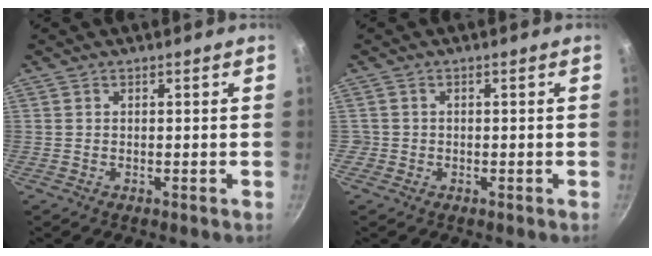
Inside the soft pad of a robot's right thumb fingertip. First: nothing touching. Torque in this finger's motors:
{"motor_torque": [0.14, 0.06, -0.03, 0.23, -0.07]}